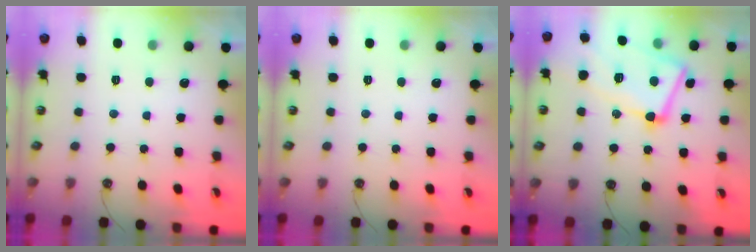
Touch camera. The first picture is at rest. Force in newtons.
{"total": 0.0}
{"total": 9.6, "press": 9.6, "slide": 0.7}